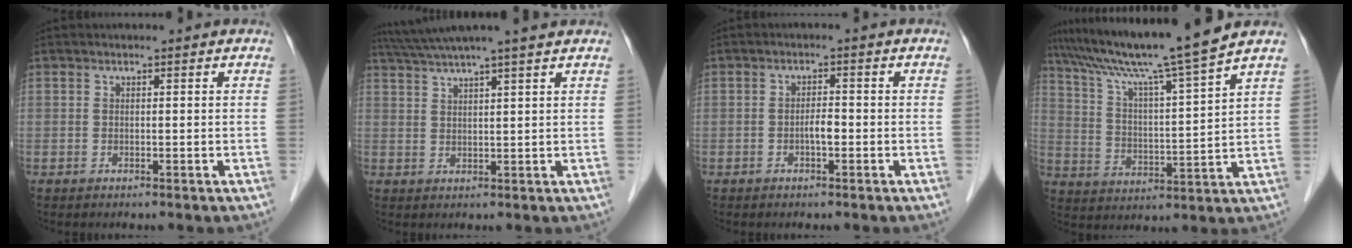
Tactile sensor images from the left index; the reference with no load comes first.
{"total": 9.3, "force": [8.0, -1.3, 4.7], "torque": [-0.083, 0.026, 0.116]}
{"total": 2.0, "force": [-1.0, 0.4, 1.6], "torque": [-0.027, 0.000, -0.017]}
{"total": 14.2, "force": [12.0, -2.6, 7.2], "torque": [-0.127, -0.013, 0.199]}